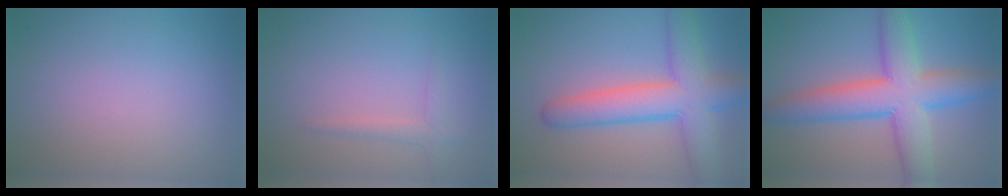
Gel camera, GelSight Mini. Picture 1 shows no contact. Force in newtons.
{"total": 1.4, "press": 1.4, "slide": 0.1}
{"total": 7.9, "press": 7.9, "slide": 0.4}
{"total": 8.9, "press": 8.9, "slide": 0.6}